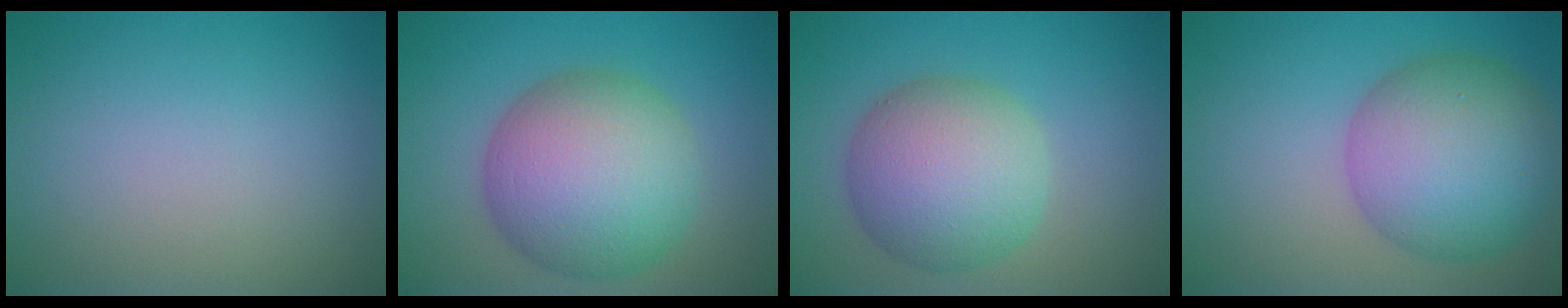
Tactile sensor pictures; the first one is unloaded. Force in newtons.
{"total": 10.8, "press": 10.8, "slide": 0.3}
{"total": 8.1, "press": 8.1, "slide": 0.3}
{"total": 9.8, "press": 9.8, "slide": 0.2}